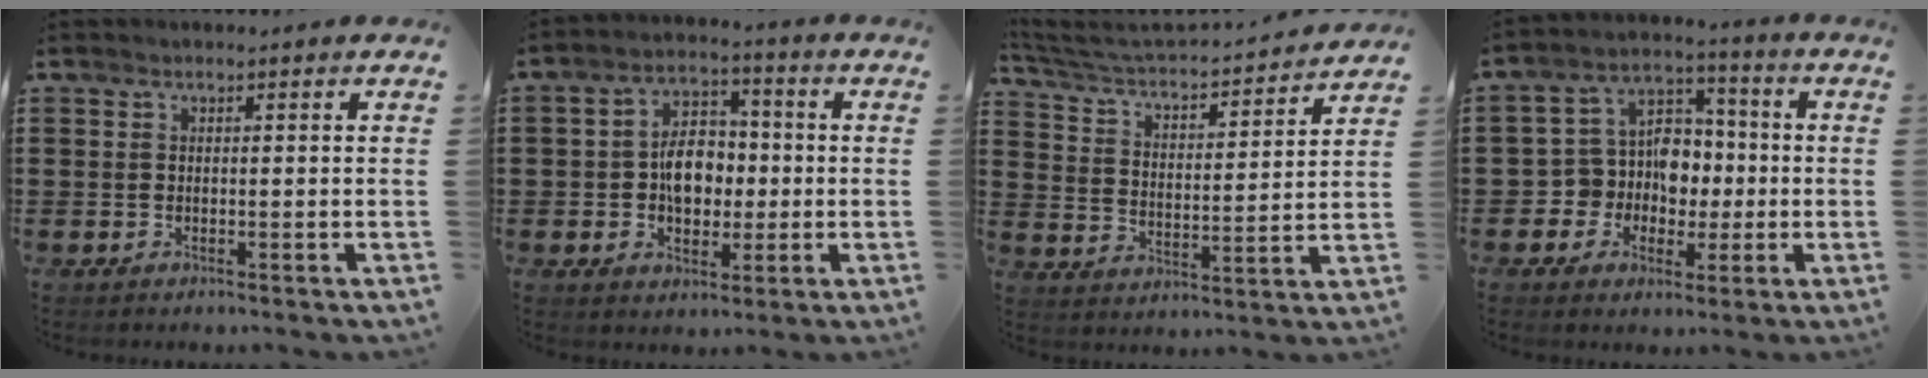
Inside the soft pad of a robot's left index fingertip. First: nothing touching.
{"total": 6.8, "force": [-0.5, 4.6, 5.0], "torque": [-0.086, 0.009, -0.015]}
{"total": 3.1, "force": [2.8, 0.5, 1.3], "torque": [-0.045, -0.031, 0.035]}
{"total": 7.7, "force": [-1.0, 7.1, 2.7], "torque": [-0.074, 0.009, -0.015]}